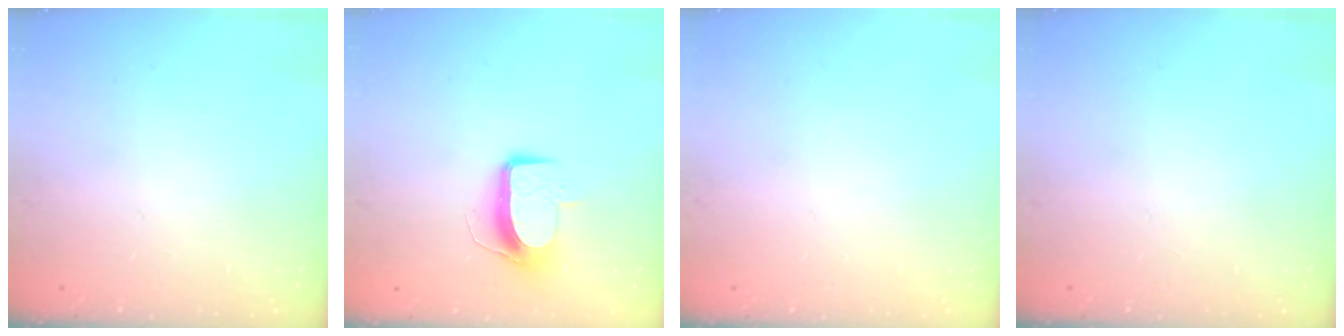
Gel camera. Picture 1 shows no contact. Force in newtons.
{"total": 9.9, "press": 9.9, "slide": 0.3}
{"total": 0.0}
{"total": 0.0}